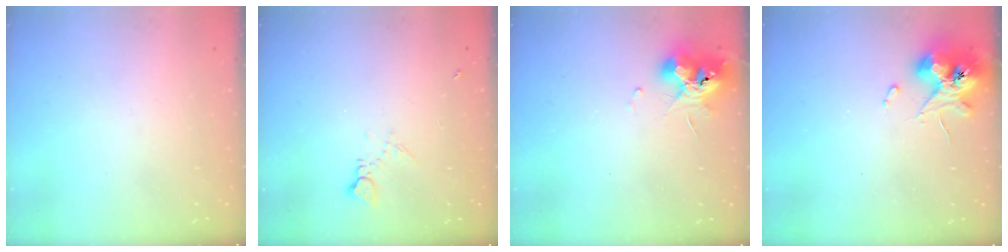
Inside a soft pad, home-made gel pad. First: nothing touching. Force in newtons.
{"total": 5.6, "press": 5.6, "slide": 0.8}
{"total": 10.7, "press": 10.6, "slide": 0.7}
{"total": 10.9, "press": 10.8, "slide": 1.5}